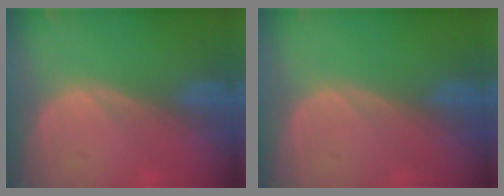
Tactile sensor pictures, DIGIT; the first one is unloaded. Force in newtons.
{"total": 0.0}